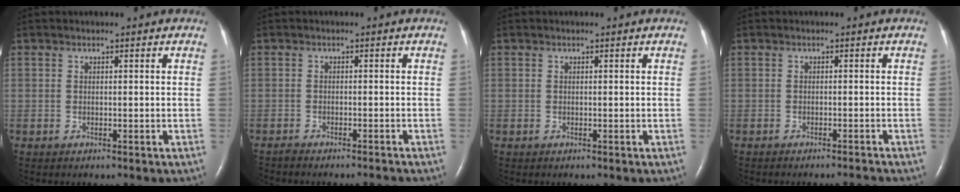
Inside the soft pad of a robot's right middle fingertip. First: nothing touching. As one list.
[{"total": 3.0, "force": [-2.9, -0.7, 0.4], "torque": [-0.005, -0.005, -0.042]}, {"total": 0.0}, {"total": 2.1, "force": [-1.9, -0.7, 0.2], "torque": [-0.002, -0.004, -0.027]}]